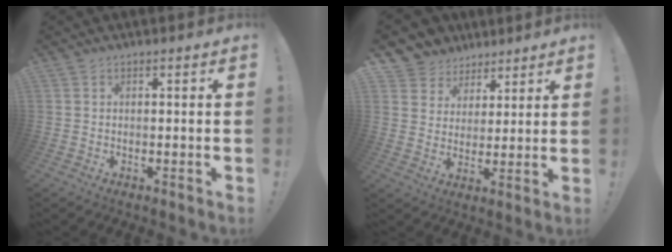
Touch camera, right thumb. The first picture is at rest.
{"total": 7.4, "force": [4.1, 6.1, 0.6], "torque": [-0.013, -0.032, 0.086]}